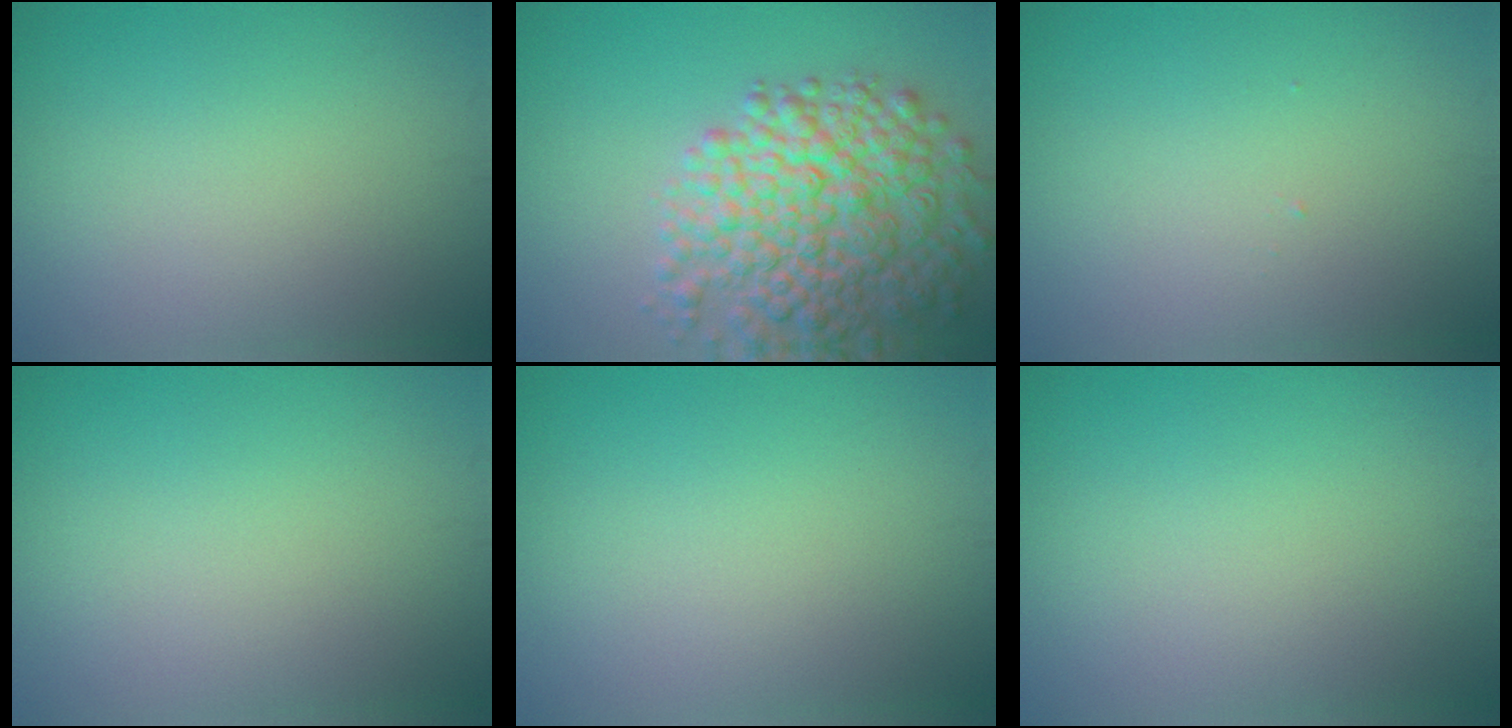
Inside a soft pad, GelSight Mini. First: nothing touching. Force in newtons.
{"total": 9.5, "press": 9.5, "slide": 0.4}
{"total": 0.0}
{"total": 0.0}
{"total": 0.0}
{"total": 0.0}